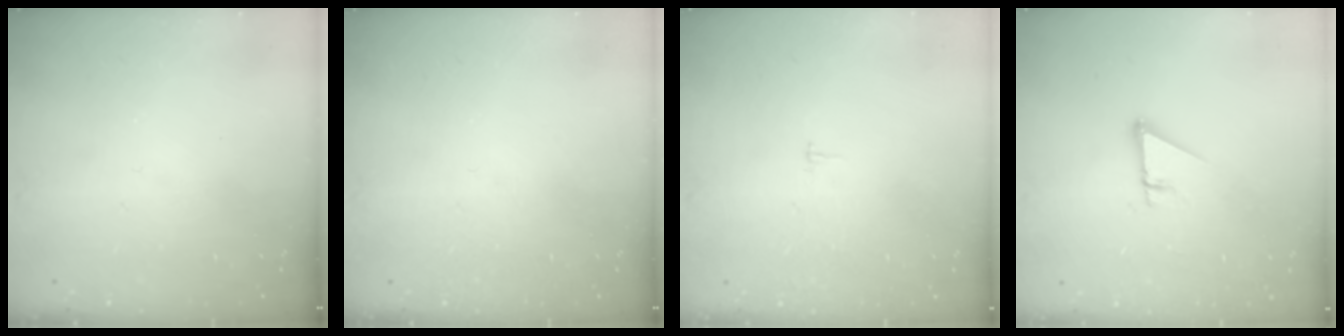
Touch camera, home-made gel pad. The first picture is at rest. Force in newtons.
{"total": 0.0}
{"total": 1.8, "press": 1.8, "slide": 0.1}
{"total": 2.7, "press": 2.7, "slide": 0.1}